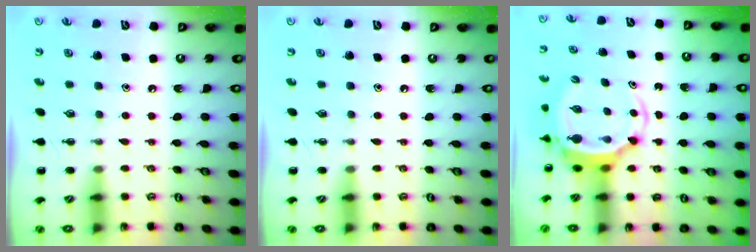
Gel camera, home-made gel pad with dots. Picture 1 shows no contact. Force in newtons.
{"total": 0.0}
{"total": 5.1, "press": 5.0, "slide": 1.0}